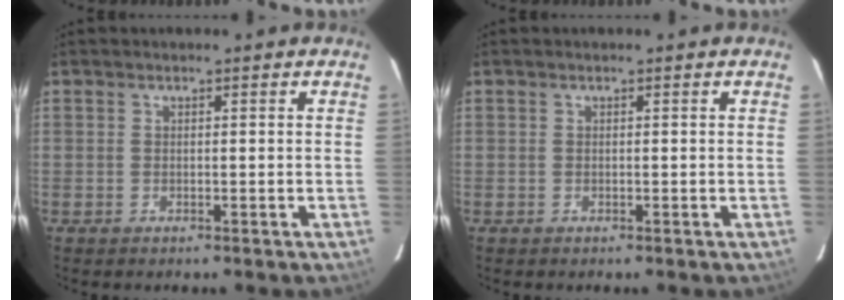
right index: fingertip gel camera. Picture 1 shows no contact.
{"total": 0.0}